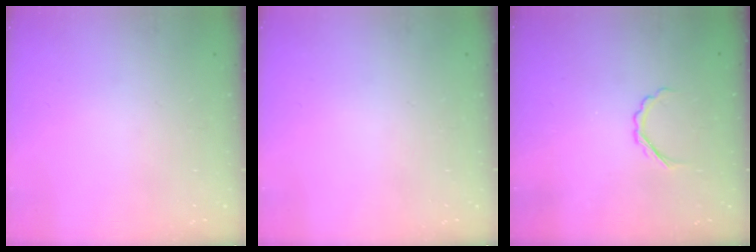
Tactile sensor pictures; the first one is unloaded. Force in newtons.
{"total": 0.0}
{"total": 2.9, "press": 2.8, "slide": 0.9}